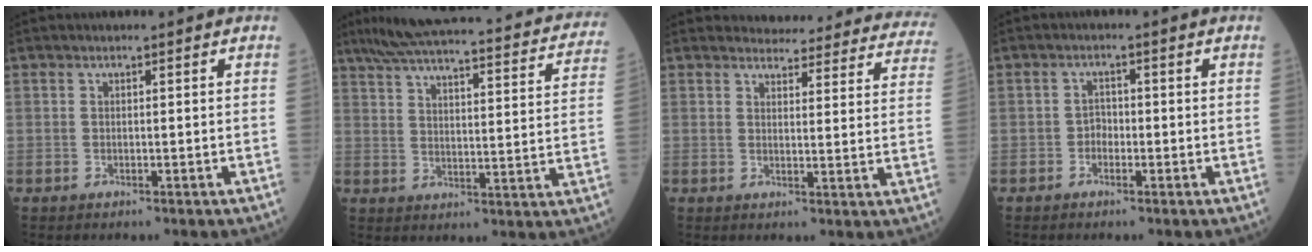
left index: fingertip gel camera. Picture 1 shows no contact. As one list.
[{"total": 30.1, "force": [26.2, 4.9, 14.0], "torque": [-0.217, -0.021, 0.316]}, {"total": 20.6, "force": [19.6, 4.7, 4.3], "torque": [-0.031, -0.064, 0.200]}, {"total": 1.5, "force": [-0.7, 1.1, 0.8], "torque": [-0.008, 0.006, -0.014]}]